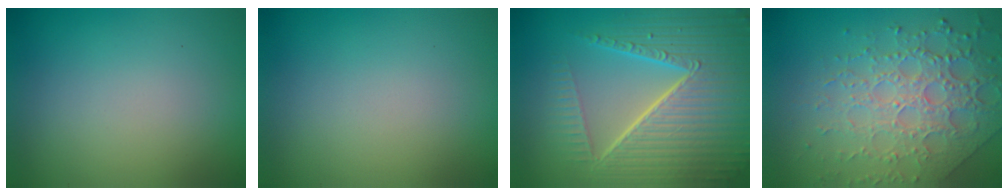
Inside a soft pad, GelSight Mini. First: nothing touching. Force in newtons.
{"total": 0.0}
{"total": 10.6, "press": 6.6, "slide": 8.3}
{"total": 7.6, "press": 5.5, "slide": 5.2}